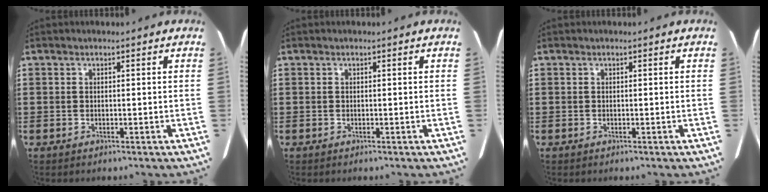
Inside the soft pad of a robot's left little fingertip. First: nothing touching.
{"total": 0.0}
{"total": 0.0}